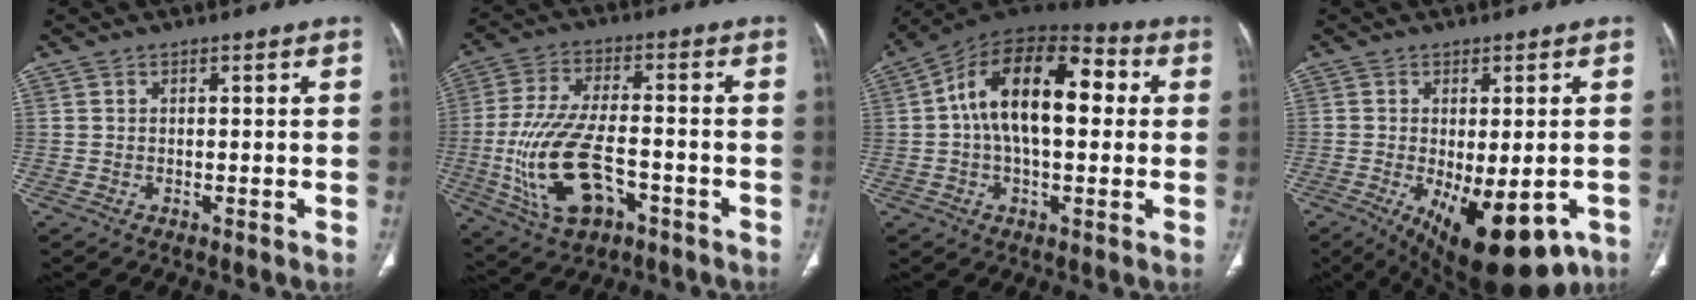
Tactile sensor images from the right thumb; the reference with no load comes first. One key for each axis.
{"total": 16.3, "fx": -4.9, "fy": 8.1, "fz": 13.2, "tx": -0.271, "ty": 0.020, "tz": -0.078}
{"total": 18.6, "fx": 2.3, "fy": 10.0, "fz": 15.6, "tx": -0.241, "ty": 0.039, "tz": 0.028}
{"total": 16.7, "fx": -7.2, "fy": 7.3, "fz": 13.1, "tx": -0.163, "ty": -0.012, "tz": -0.088}